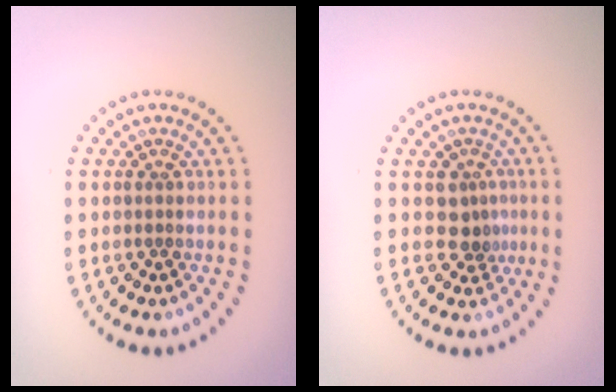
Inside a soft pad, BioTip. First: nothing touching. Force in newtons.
{"total": 2.4, "press": 1.9, "slide": 1.5}